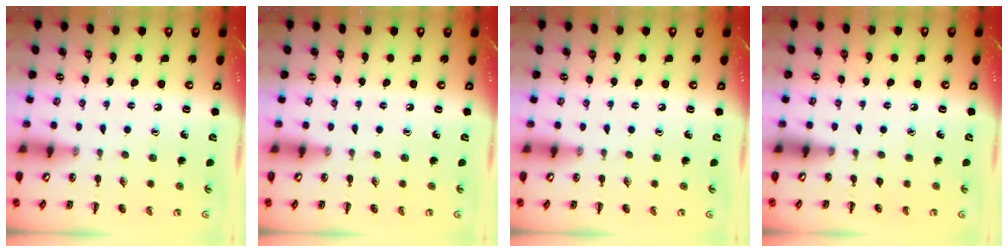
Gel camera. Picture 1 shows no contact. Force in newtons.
{"total": 0.0}
{"total": 0.0}
{"total": 0.0}